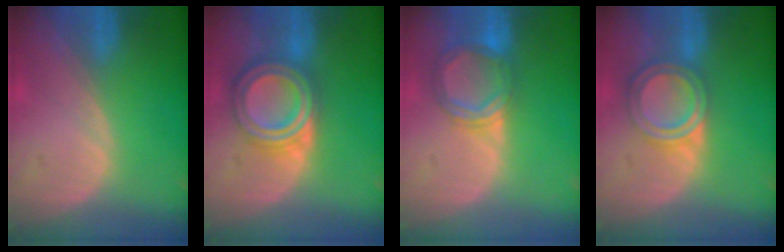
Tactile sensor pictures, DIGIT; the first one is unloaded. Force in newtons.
{"total": 8.0, "press": 8.0, "slide": 0.5}
{"total": 5.6, "press": 5.6, "slide": 0.4}
{"total": 6.6, "press": 5.8, "slide": 3.1}